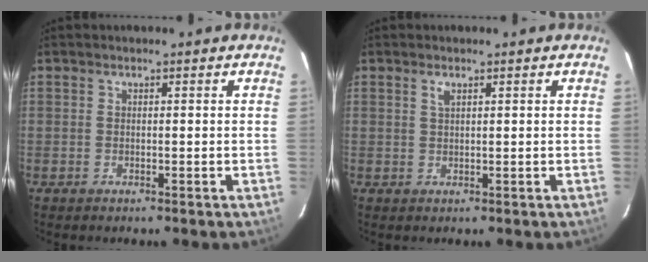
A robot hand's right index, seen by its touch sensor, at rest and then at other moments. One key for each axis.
{"total": 1.2, "fx": 0.7, "fy": 0.4, "fz": 0.9, "tx": -0.018, "ty": 0.002, "tz": 0.013}